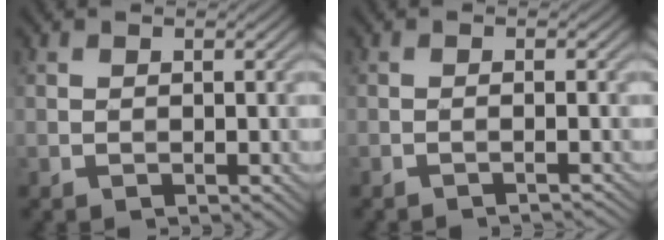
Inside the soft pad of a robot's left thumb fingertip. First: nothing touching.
{"total": 1.3, "force": [-0.7, 0.1, 1.0], "torque": [-0.008, 0.006, -0.024]}